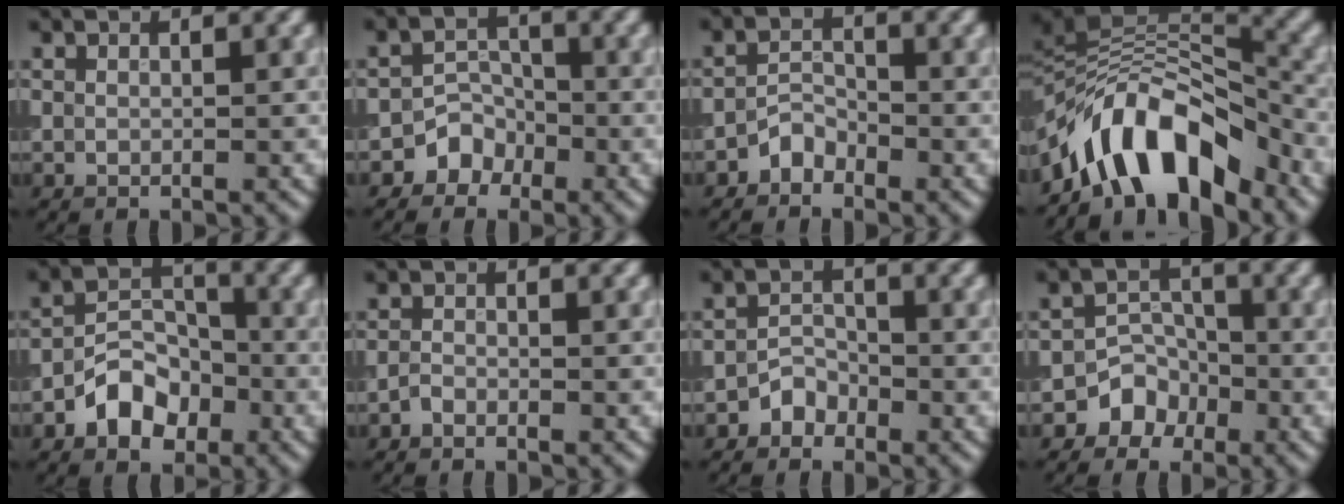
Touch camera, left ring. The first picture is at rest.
{"total": 2.4, "force": [-1.6, 1.8, 0.4], "torque": [0.007, 0.009, -0.029]}
{"total": 1.9, "force": [-1.5, 1.0, 0.5], "torque": [-0.007, 0.009, -0.033]}
{"total": 9.4, "force": [-6.2, 3.9, 5.8], "torque": [-0.071, 0.016, -0.118]}
{"total": 4.5, "force": [-2.4, 2.9, 2.4], "torque": [-0.033, 0.006, -0.048]}
{"total": 0.9, "force": [-0.7, 0.3, 0.3], "torque": [-0.005, -0.001, -0.019]}
{"total": 1.8, "force": [-1.3, 1.2, 0.4], "torque": [0.000, 0.009, -0.028]}
{"total": 2.8, "force": [-1.7, 2.2, 0.5], "torque": [0.010, 0.011, -0.031]}